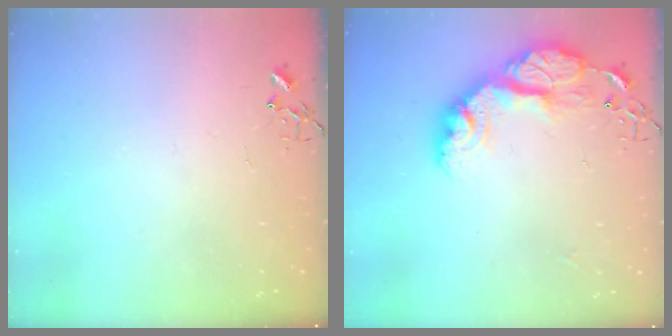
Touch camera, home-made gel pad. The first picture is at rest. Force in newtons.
{"total": 17.4, "press": 17.4, "slide": 1.4}